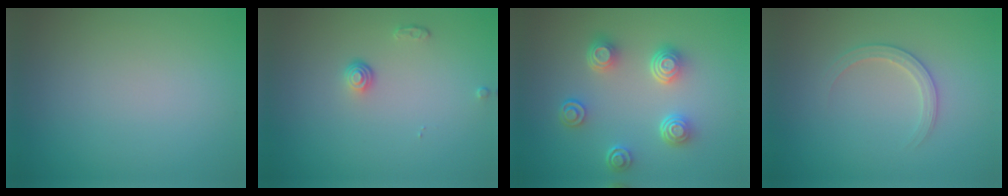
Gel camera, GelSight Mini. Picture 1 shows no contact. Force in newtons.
{"total": 1.1, "press": 0.8, "slide": 0.8}
{"total": 4.4, "press": 3.3, "slide": 3.0}
{"total": 1.9, "press": 1.9, "slide": 0.2}